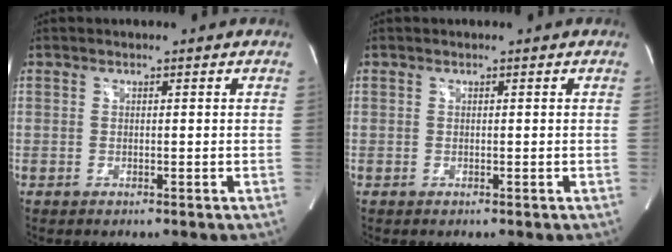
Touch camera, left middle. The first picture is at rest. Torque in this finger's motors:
{"motor_torque": [0.00, 0.00, 0.00, 0.00]}